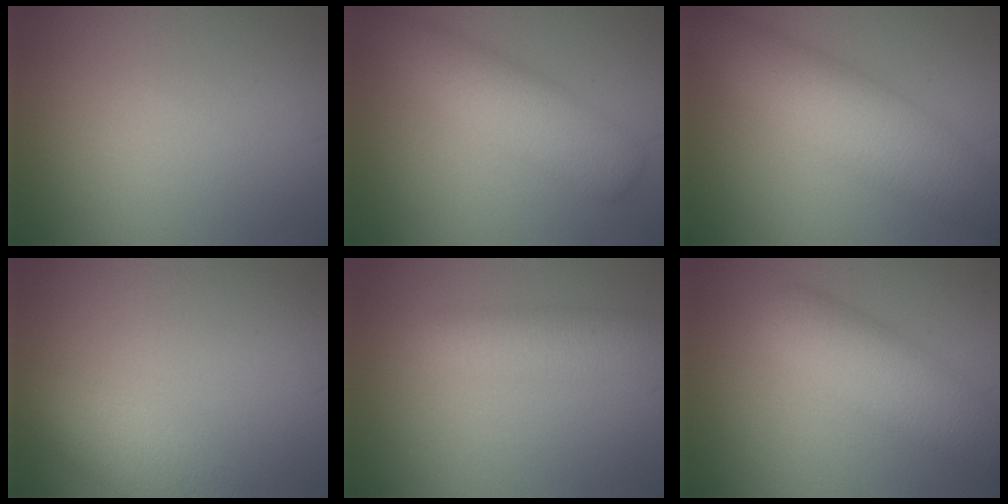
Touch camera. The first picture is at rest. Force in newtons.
{"total": 4.9, "press": 4.9, "slide": 0.1}
{"total": 7.1, "press": 7.1, "slide": 0.4}
{"total": 4.8, "press": 4.8, "slide": 0.5}
{"total": 3.5, "press": 3.5, "slide": 0.2}
{"total": 6.0, "press": 6.0, "slide": 0.2}